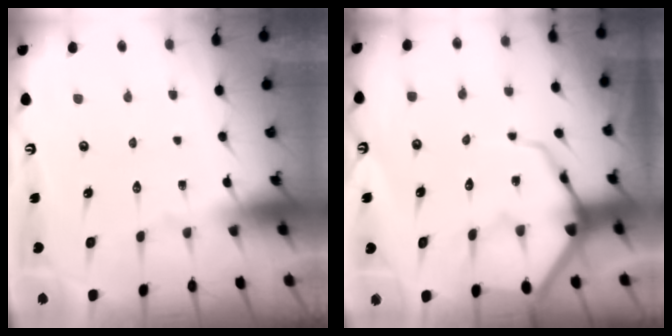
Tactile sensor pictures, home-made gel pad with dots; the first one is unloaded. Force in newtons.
{"total": 7.8, "press": 7.7, "slide": 1.0}